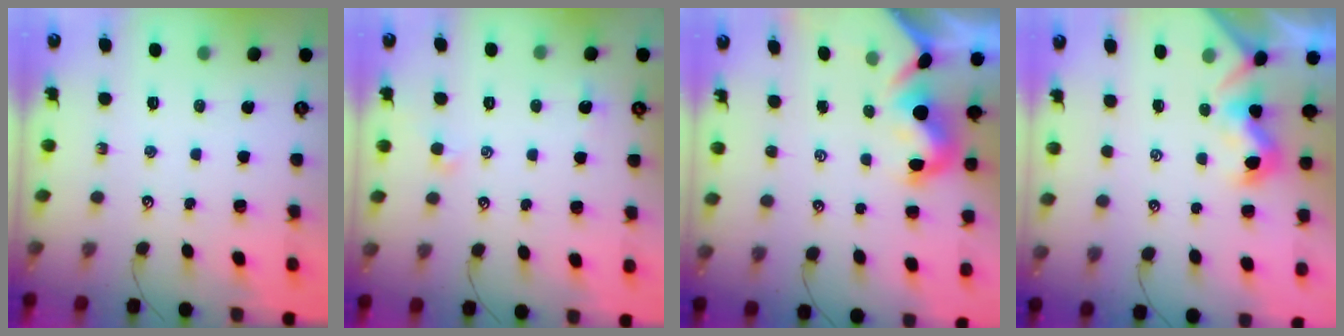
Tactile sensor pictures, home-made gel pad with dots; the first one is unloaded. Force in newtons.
{"total": 0.8, "press": 0.6, "slide": 0.5}
{"total": 3.4, "press": 3.2, "slide": 0.9}
{"total": 1.9, "press": 1.7, "slide": 0.8}